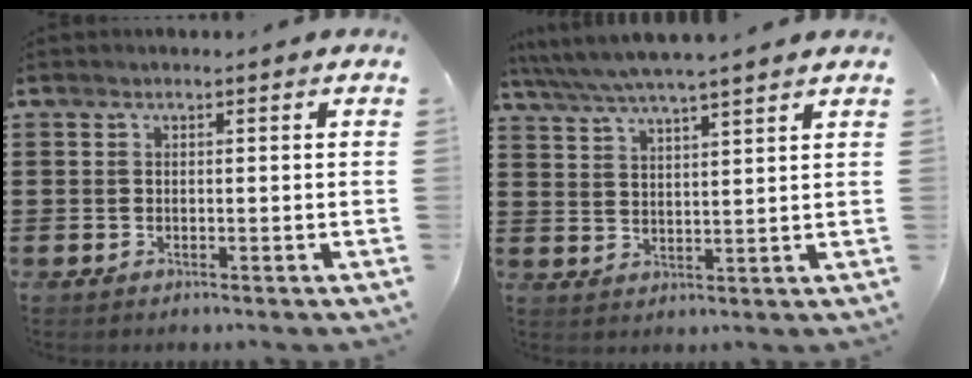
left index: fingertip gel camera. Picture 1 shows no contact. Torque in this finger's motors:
{"motor_torque": [1.41, -0.73, 1.03, 0.21]}